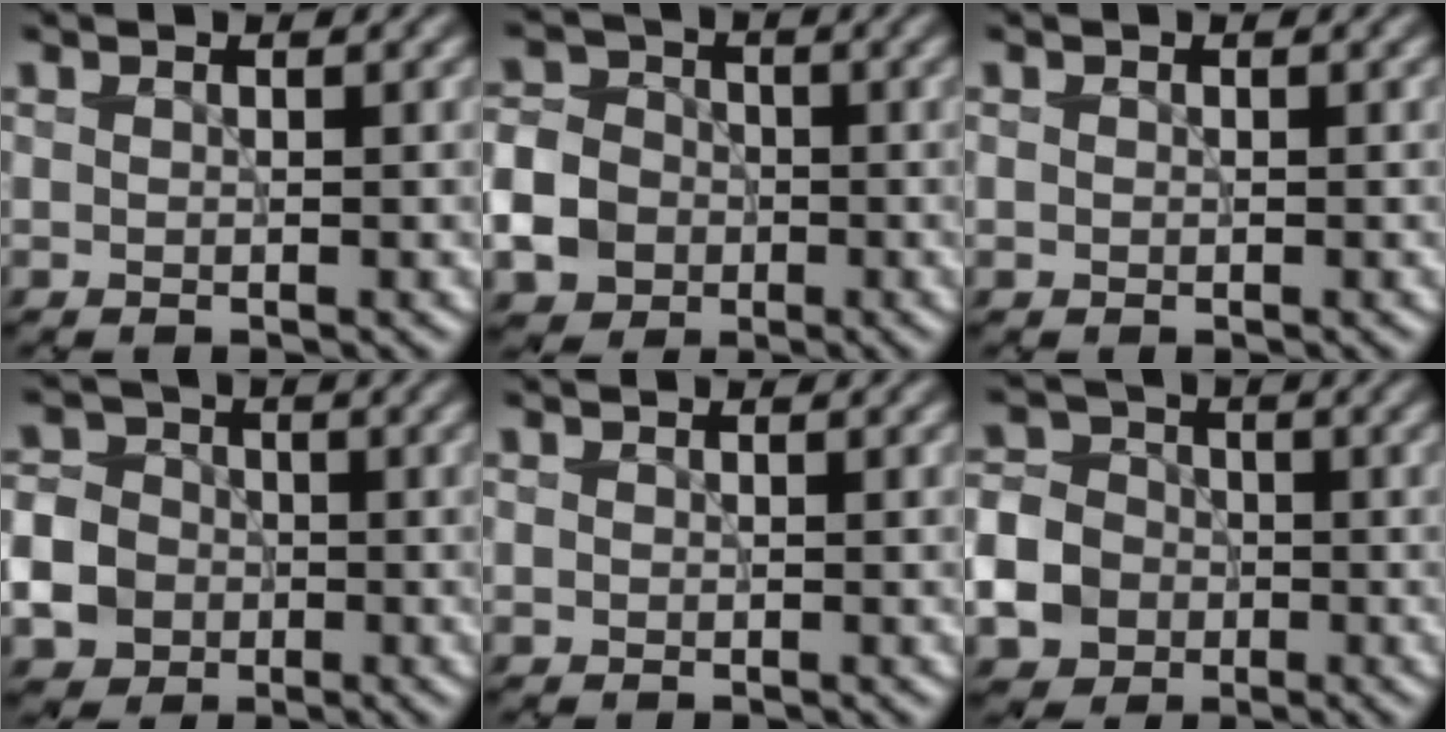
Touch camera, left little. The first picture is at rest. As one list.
[{"total": 9.3, "force": [-3.6, 8.0, 3.1], "torque": [-0.073, -0.032, -0.087]}, {"total": 0.0}, {"total": 10.1, "force": [-3.9, 8.8, 3.0], "torque": [-0.073, -0.025, -0.096]}, {"total": 0.0}, {"total": 11.3, "force": [-4.8, 9.7, 3.2], "torque": [-0.082, -0.035, -0.108]}]